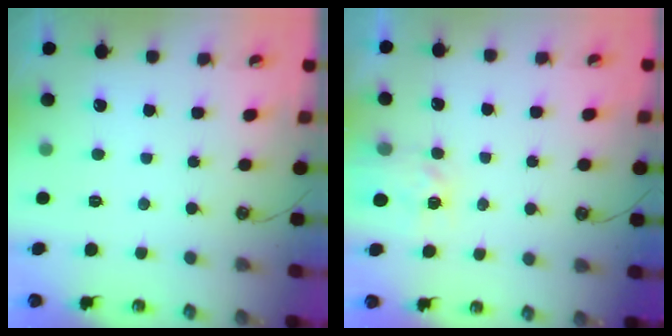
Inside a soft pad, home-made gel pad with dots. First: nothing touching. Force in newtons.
{"total": 4.2, "press": 4.2, "slide": 0.5}